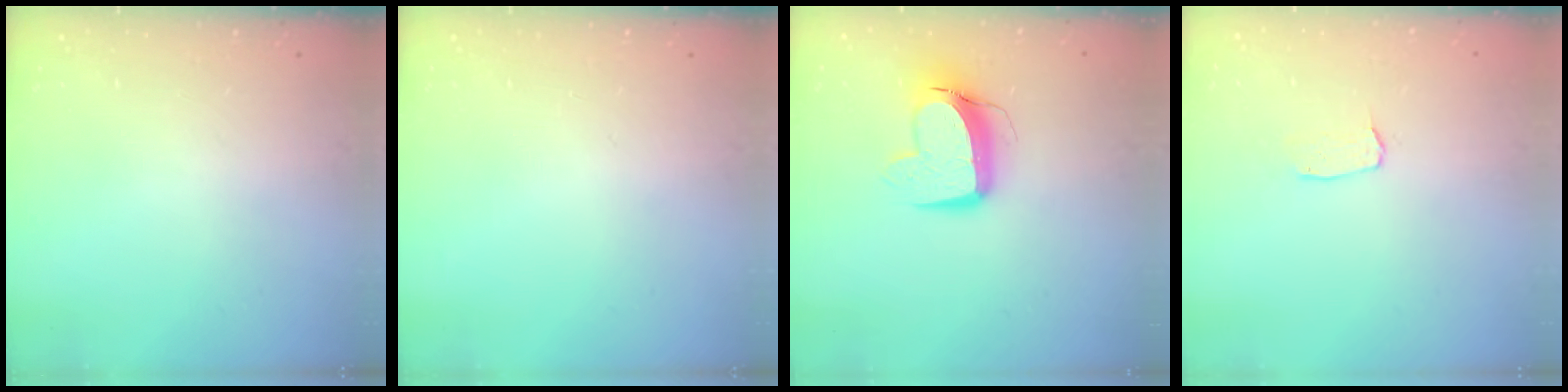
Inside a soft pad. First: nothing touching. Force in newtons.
{"total": 0.0}
{"total": 10.2, "press": 10.2, "slide": 1.0}
{"total": 2.9, "press": 2.9, "slide": 0.2}